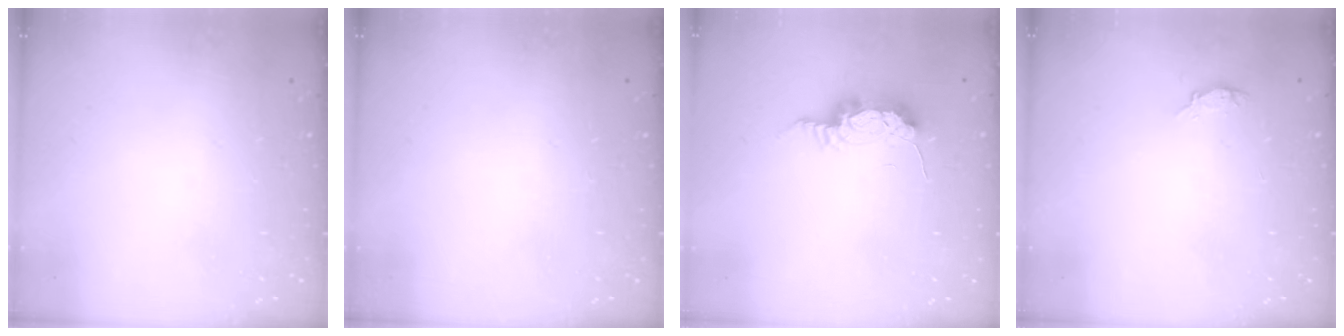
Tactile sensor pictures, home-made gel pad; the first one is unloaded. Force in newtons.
{"total": 0.0}
{"total": 9.1, "press": 9.0, "slide": 1.1}
{"total": 3.8, "press": 3.6, "slide": 1.4}